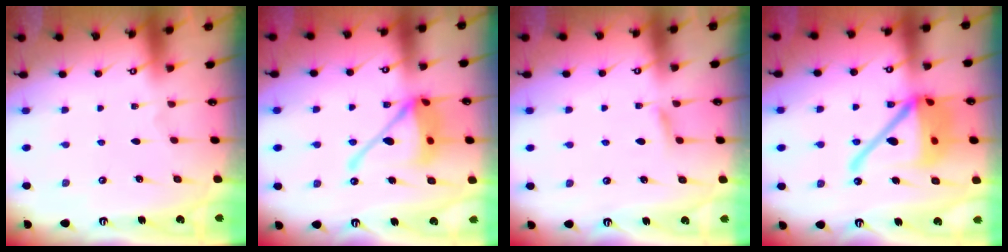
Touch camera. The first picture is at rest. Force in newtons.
{"total": 16.3, "press": 16.2, "slide": 2.1}
{"total": 4.3, "press": 4.3, "slide": 0.6}
{"total": 20.2, "press": 20.0, "slide": 2.8}